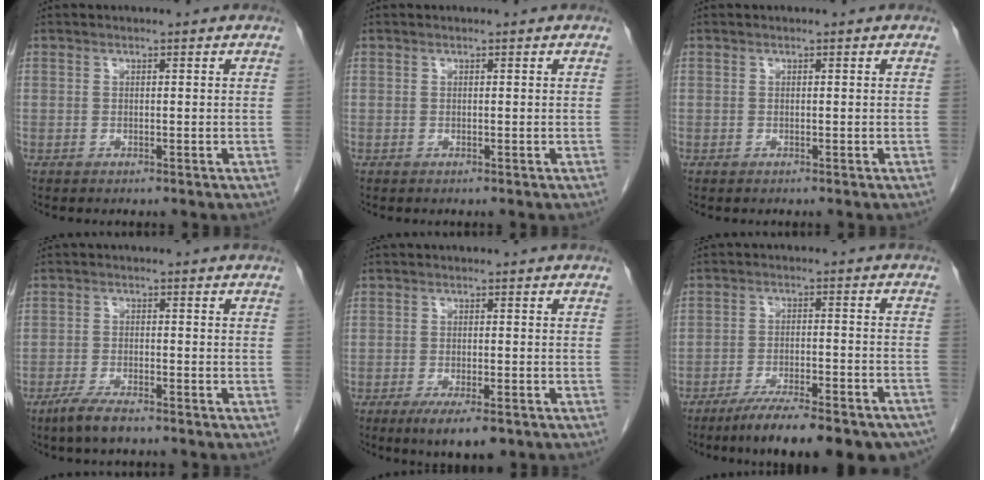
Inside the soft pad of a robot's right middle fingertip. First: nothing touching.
{"total": 0.0}
{"total": 0.0}
{"total": 4.4, "force": [-3.3, 0.8, 2.8], "torque": [-0.062, -0.008, -0.061]}
{"total": 6.2, "force": [-4.0, 1.5, 4.5], "torque": [-0.069, -0.013, -0.058]}
{"total": 18.1, "force": [-14.7, 3.4, 10.0], "torque": [-0.098, 0.004, -0.204]}